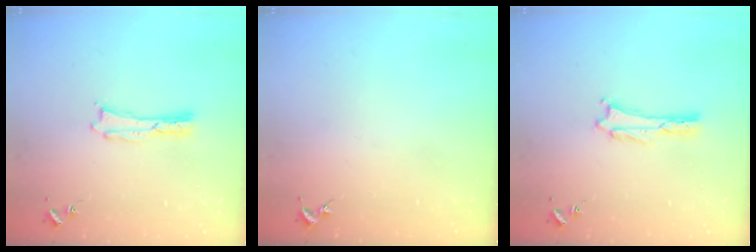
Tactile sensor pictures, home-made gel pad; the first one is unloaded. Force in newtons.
{"total": 0.0}
{"total": 1.8, "press": 1.8, "slide": 0.2}